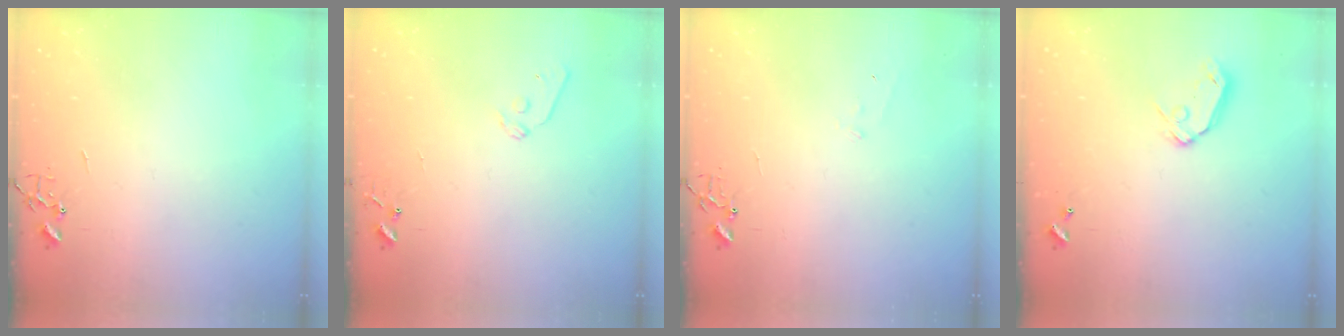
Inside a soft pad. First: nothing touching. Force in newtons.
{"total": 7.2, "press": 7.2, "slide": 0.5}
{"total": 5.6, "press": 5.6, "slide": 0.7}
{"total": 8.0, "press": 8.0, "slide": 1.0}